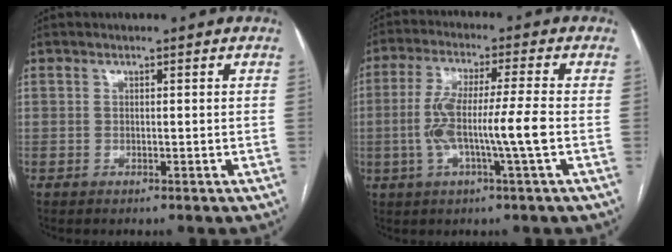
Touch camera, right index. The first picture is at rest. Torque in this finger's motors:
{"motor_torque": [1.43, -0.03, 0.40, 0.21]}